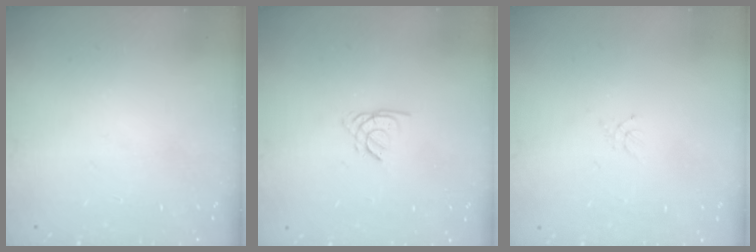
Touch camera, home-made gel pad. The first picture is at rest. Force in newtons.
{"total": 1.5, "press": 1.4, "slide": 0.4}
{"total": 2.3, "press": 2.2, "slide": 0.3}